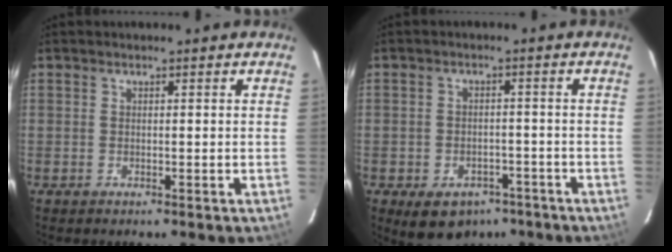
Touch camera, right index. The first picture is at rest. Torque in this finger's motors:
{"motor_torque": [0.78, -0.77, 0.22, 0.01]}